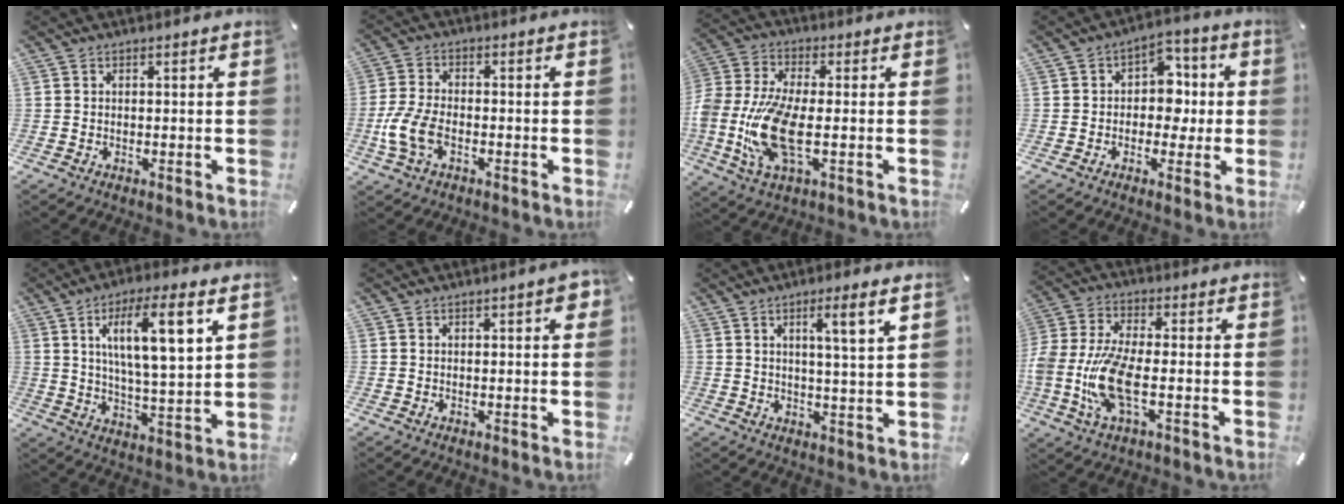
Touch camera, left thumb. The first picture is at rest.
{"total": 8.0, "force": [-2.8, 4.5, 6.0], "torque": [-0.133, 0.001, -0.049]}
{"total": 15.7, "force": [-2.5, 6.7, 13.9], "torque": [-0.313, -0.023, -0.048]}
{"total": 8.3, "force": [-0.6, 6.7, 4.9], "torque": [-0.059, 0.010, -0.014]}
{"total": 13.9, "force": [6.3, 3.9, 11.7], "torque": [-0.197, -0.009, 0.100]}
{"total": 2.4, "force": [0.8, 1.0, 2.1], "torque": [-0.032, 0.002, 0.010]}
{"total": 6.8, "force": [3.2, 0.0, 5.9], "torque": [-0.106, -0.010, 0.048]}
{"total": 13.3, "force": [-3.1, 5.1, 11.8], "torque": [-0.262, -0.018, -0.058]}